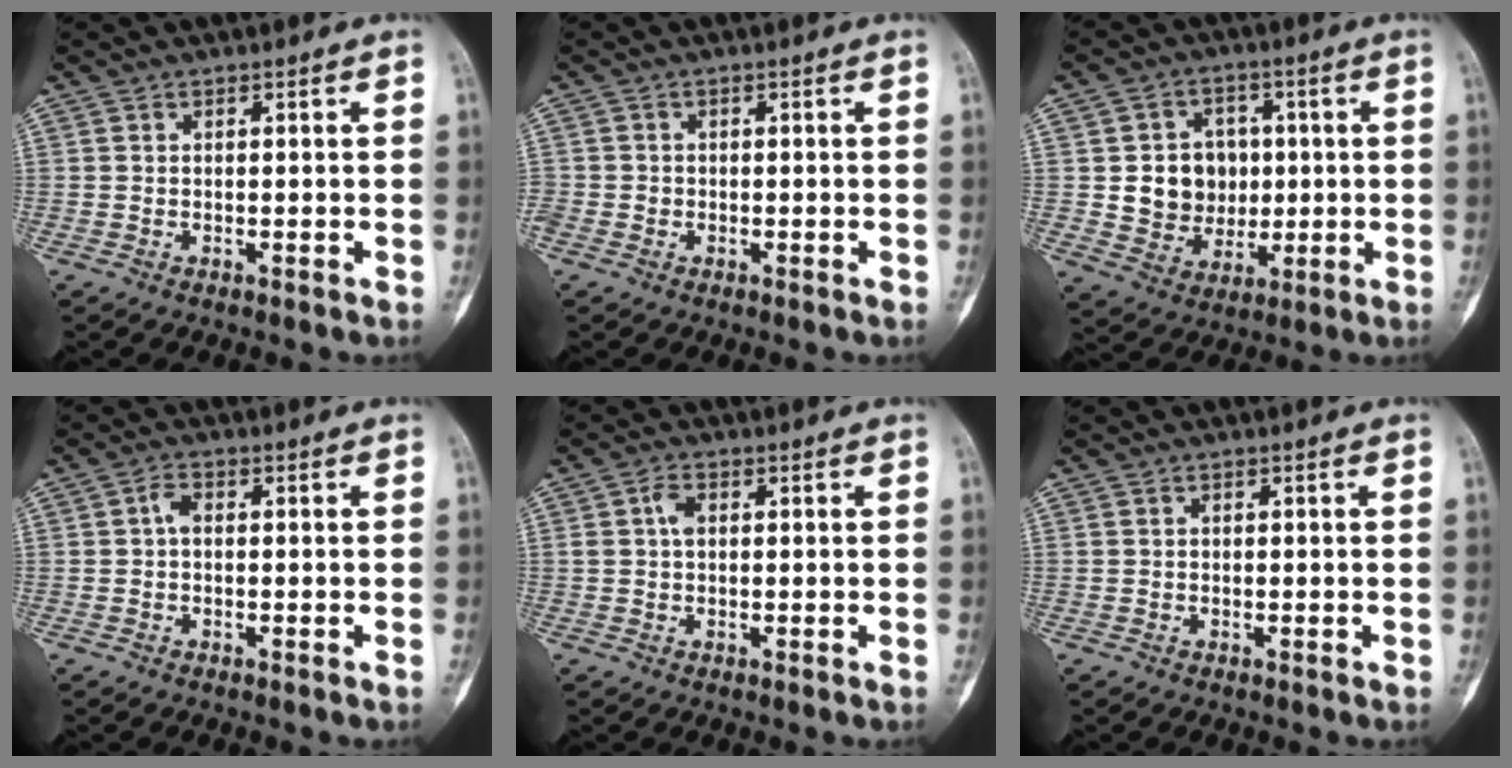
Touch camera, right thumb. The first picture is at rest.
{"total": 1.6, "force": [-0.6, 1.5, 0.4], "torque": [0.000, 0.006, -0.015]}
{"total": 10.7, "force": [0.7, 9.4, 5.1], "torque": [-0.033, 0.003, 0.023]}
{"total": 2.1, "force": [0.0, 1.2, 1.7], "torque": [-0.029, 0.006, -0.007]}
{"total": 2.6, "force": [0.5, 1.6, 2.1], "torque": [-0.042, 0.007, 0.007]}
{"total": 0.0}